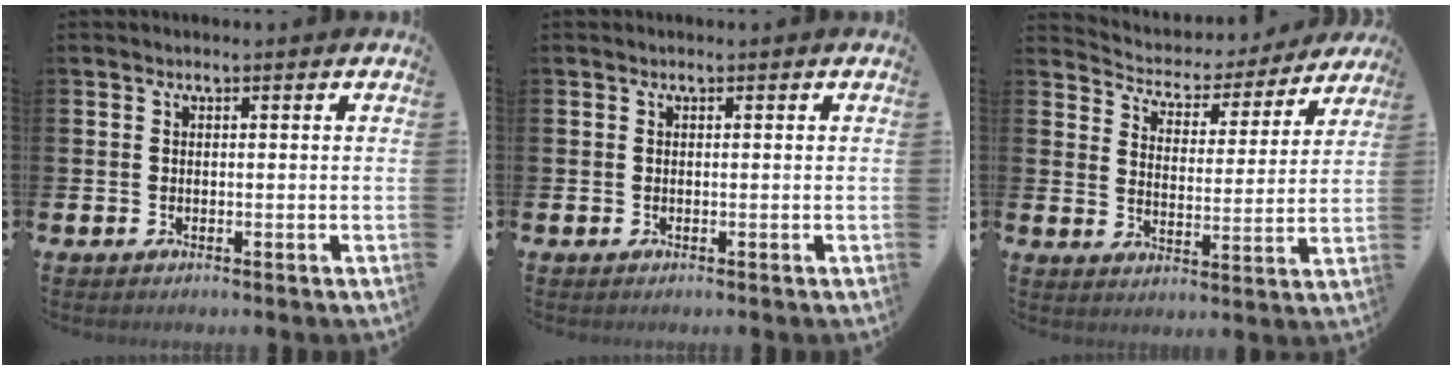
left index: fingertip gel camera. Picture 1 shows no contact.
{"total": 0.0}
{"total": 4.6, "force": [4.2, 1.7, 0.3], "torque": [-0.034, -0.037, 0.067]}